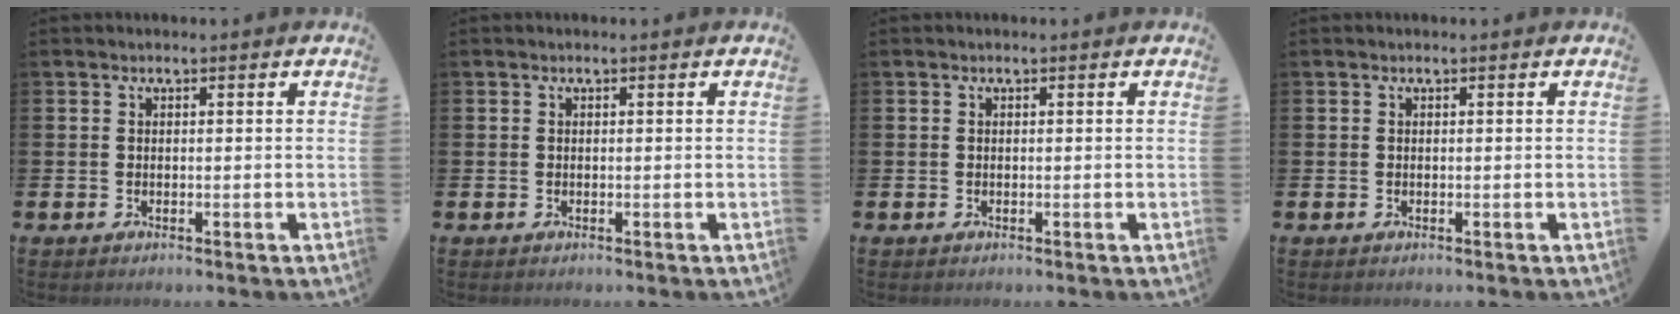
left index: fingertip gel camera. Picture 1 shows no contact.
{"total": 0.0}
{"total": 0.0}
{"total": 0.0}